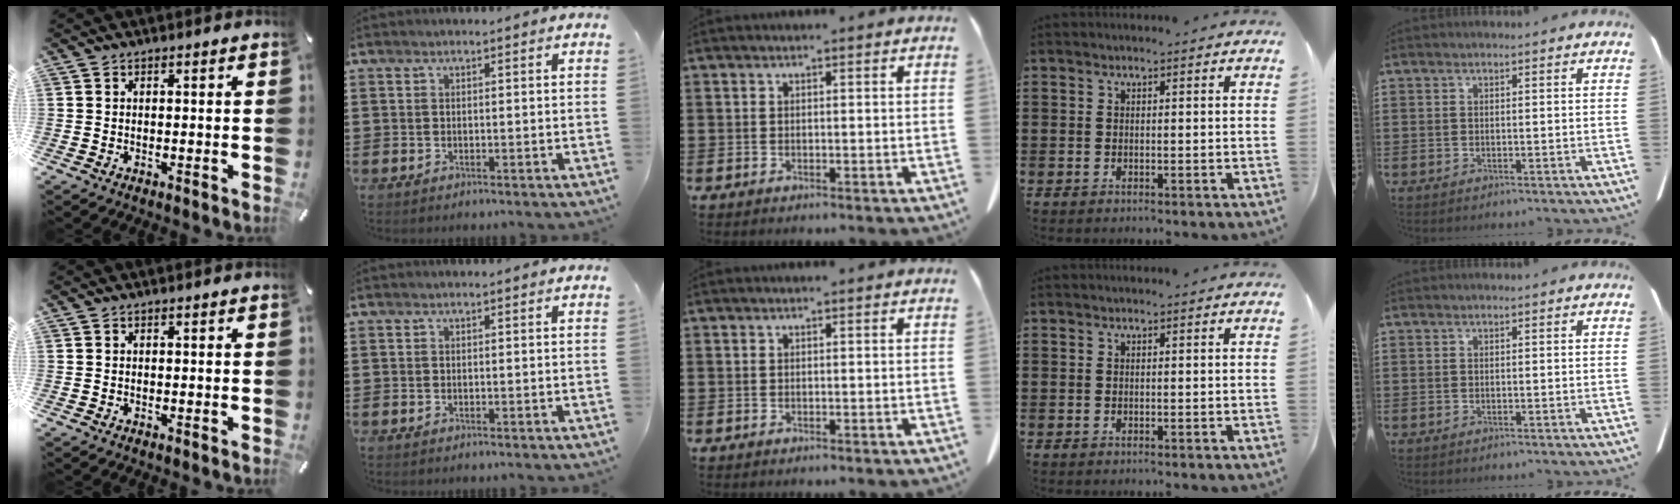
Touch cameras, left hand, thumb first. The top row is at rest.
{}